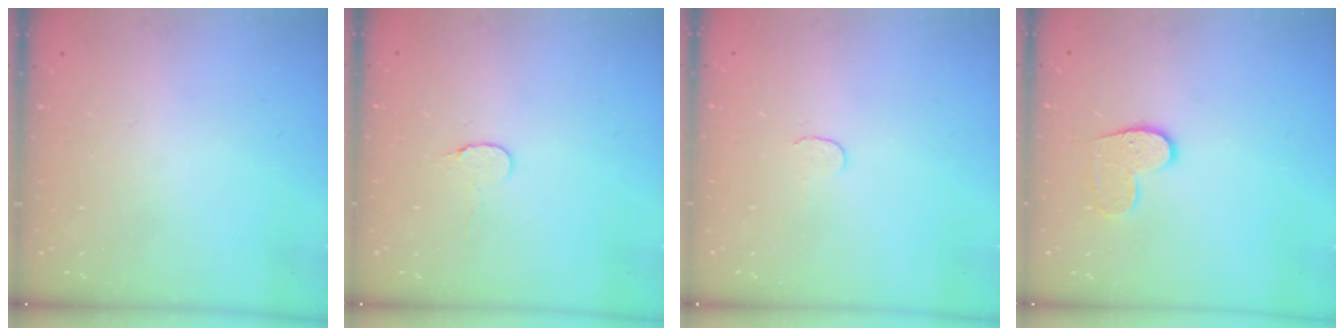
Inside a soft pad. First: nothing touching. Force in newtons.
{"total": 4.5, "press": 4.5, "slide": 0.4}
{"total": 3.9, "press": 3.9, "slide": 0.3}
{"total": 8.2, "press": 8.2, "slide": 0.2}